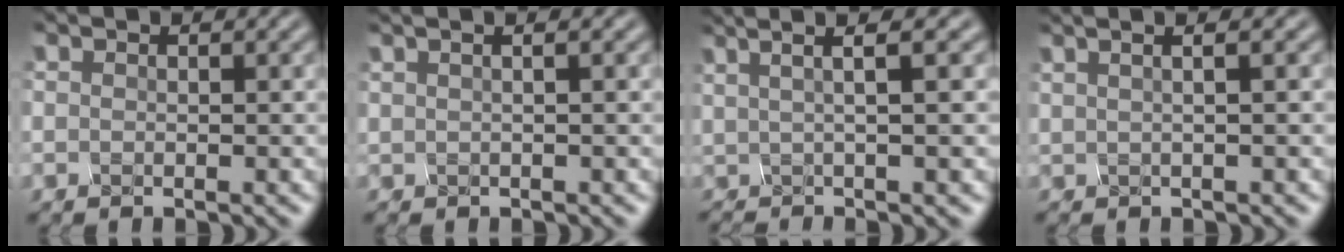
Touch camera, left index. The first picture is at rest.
{"total": 1.4, "force": [0.9, 0.4, 1.0], "torque": [0.000, 0.016, -0.003]}
{"total": 4.0, "force": [1.0, -0.3, 3.8], "torque": [-0.065, 0.012, 0.032]}
{"total": 3.0, "force": [1.5, 0.8, 2.4], "torque": [-0.025, 0.028, 0.002]}